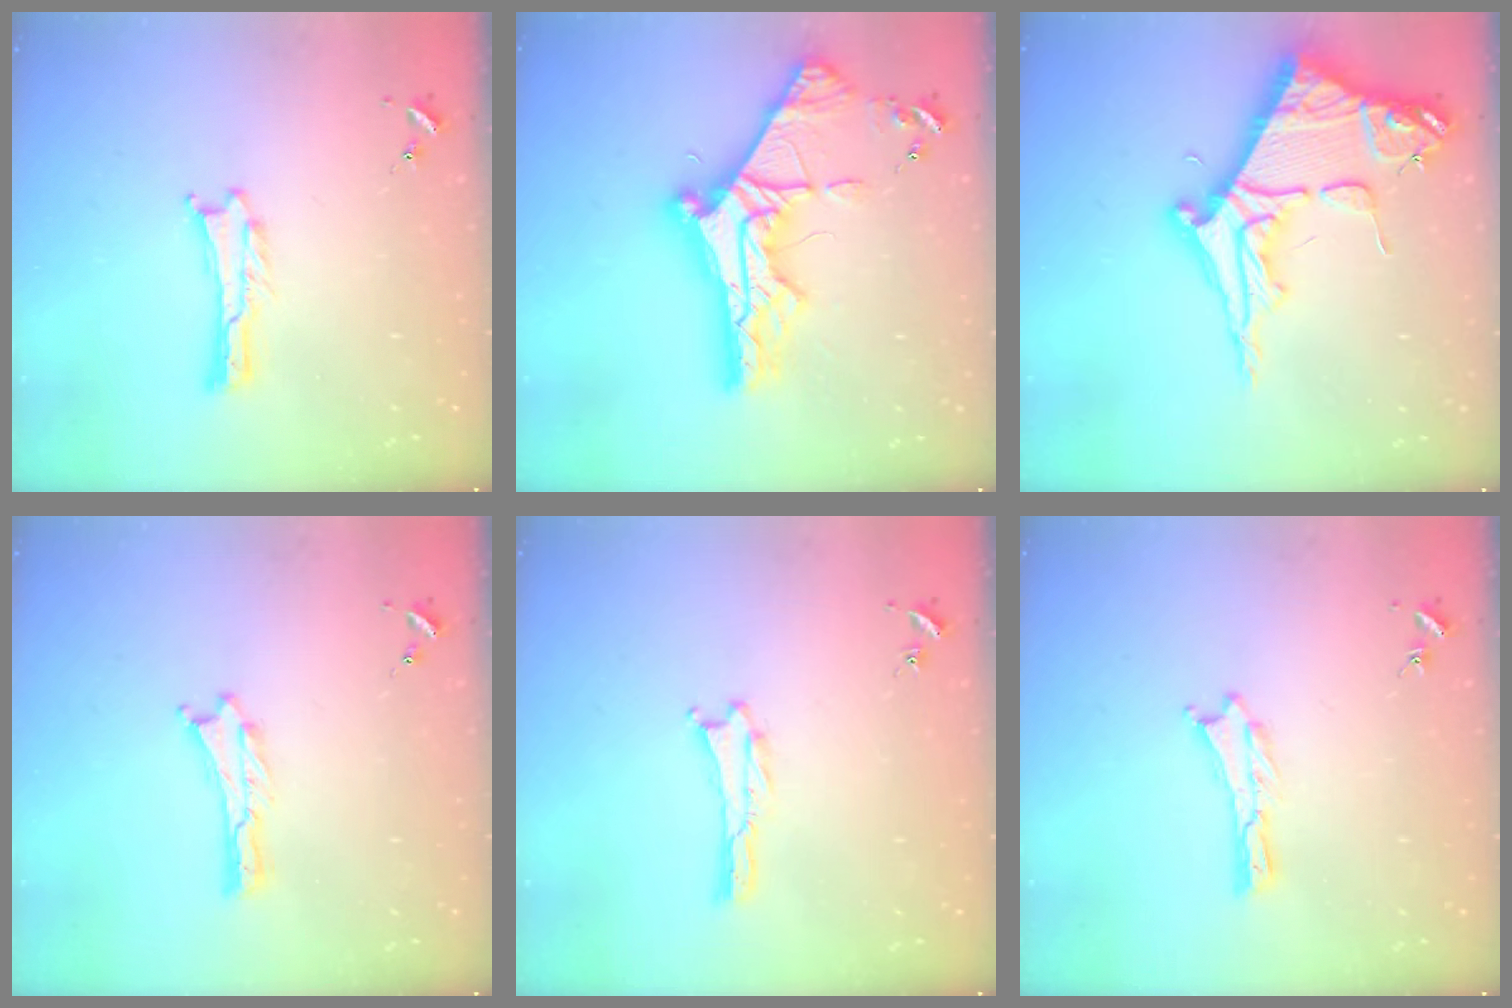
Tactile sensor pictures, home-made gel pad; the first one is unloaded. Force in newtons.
{"total": 10.8, "press": 10.7, "slide": 1.2}
{"total": 10.2, "press": 10.2, "slide": 1.1}
{"total": 0.0}
{"total": 0.0}
{"total": 0.0}